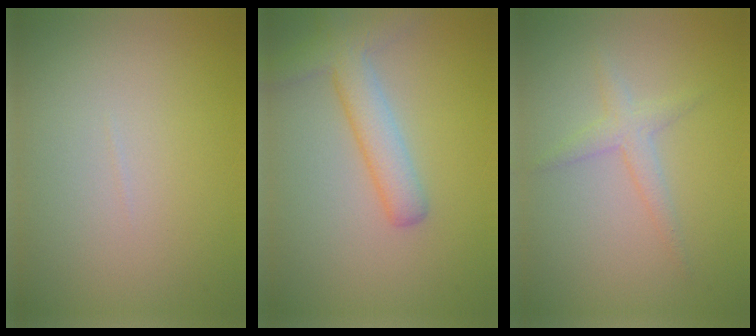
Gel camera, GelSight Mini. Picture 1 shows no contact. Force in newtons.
{"total": 4.0, "press": 4.0, "slide": 0.2}
{"total": 1.8, "press": 1.8, "slide": 0.0}